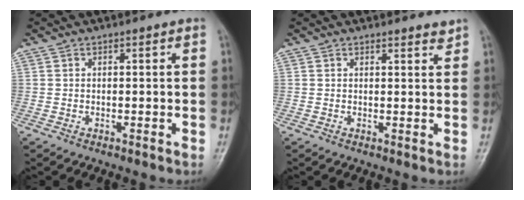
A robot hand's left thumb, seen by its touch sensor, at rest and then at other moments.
{"total": 1.6, "force": [1.5, 0.3, 0.4], "torque": [0.001, -0.013, 0.018]}